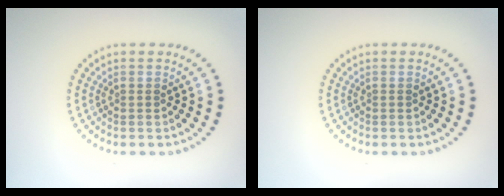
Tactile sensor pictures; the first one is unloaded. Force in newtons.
{"total": 0.0}